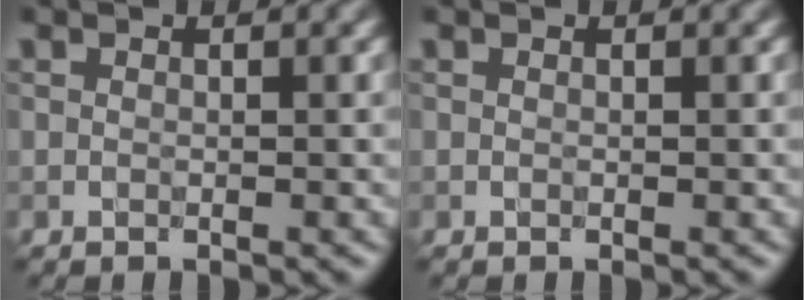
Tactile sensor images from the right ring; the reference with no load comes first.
{"total": 0.0}